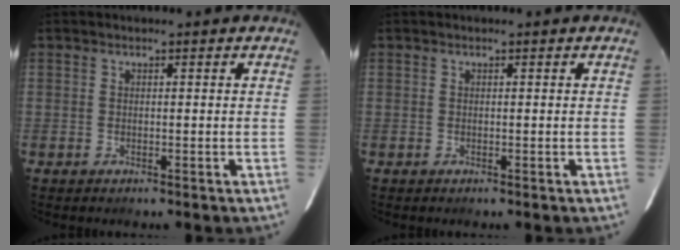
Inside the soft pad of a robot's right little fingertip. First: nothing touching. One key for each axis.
{"total": 0.0}